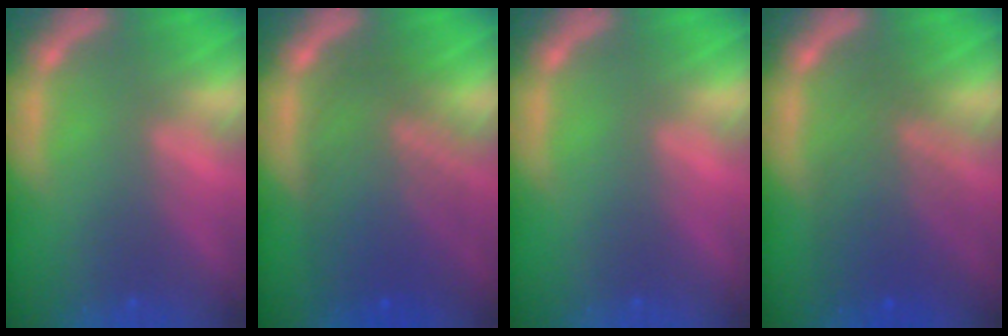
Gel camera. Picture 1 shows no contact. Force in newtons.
{"total": 9.0}
{"total": 0.0}
{"total": 6.6}